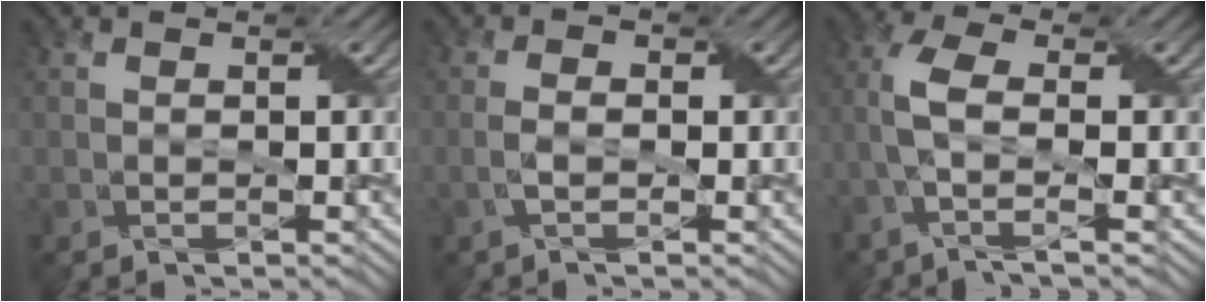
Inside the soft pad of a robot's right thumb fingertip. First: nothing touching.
{"total": 1.5, "force": [-0.6, 0.7, 1.2], "torque": [-0.026, 0.003, -0.015]}
{"total": 5.8, "force": [-1.2, 1.6, 5.5], "torque": [-0.120, 0.008, -0.036]}